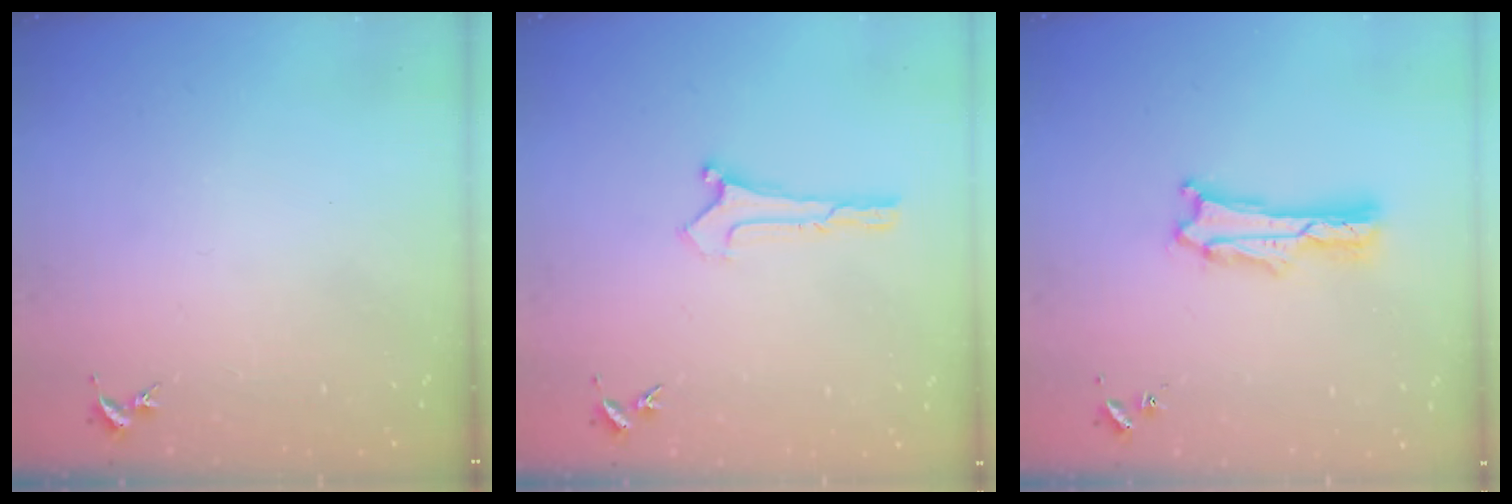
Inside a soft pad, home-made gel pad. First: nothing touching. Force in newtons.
{"total": 0.0}
{"total": 1.4, "press": 1.3, "slide": 0.2}